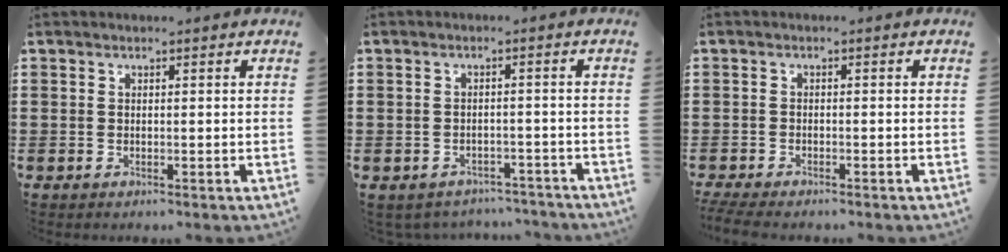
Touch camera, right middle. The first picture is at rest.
{"total": 2.2, "force": [-2.2, 0.4, -0.1], "torque": [-0.008, -0.005, -0.049]}
{"total": 2.0, "force": [-1.9, -0.1, 0.6], "torque": [-0.020, -0.005, -0.040]}